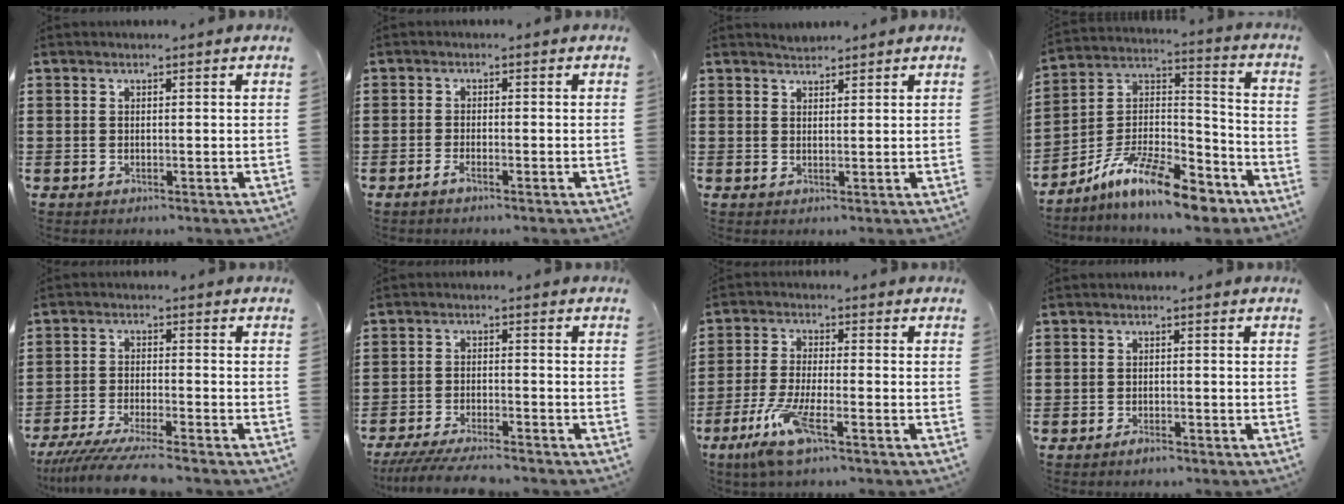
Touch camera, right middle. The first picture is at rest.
{"total": 1.4, "force": [-0.9, 0.2, 1.1], "torque": [-0.027, -0.005, -0.019]}
{"total": 1.5, "force": [1.4, 0.2, -0.3], "torque": [0.001, 0.003, 0.028]}
{"total": 13.4, "force": [-10.4, 2.5, 8.0], "torque": [-0.153, 0.020, -0.200]}
{"total": 6.3, "force": [-5.6, -0.4, 2.8], "torque": [-0.061, -0.023, -0.108]}
{"total": 5.1, "force": [-4.7, 0.0, 1.9], "torque": [-0.043, -0.014, -0.093]}
{"total": 7.4, "force": [-4.2, 1.5, 5.9], "torque": [-0.134, -0.016, -0.079]}
{"total": 1.3, "force": [-1.2, 0.1, 0.6], "torque": [-0.013, -0.007, -0.021]}